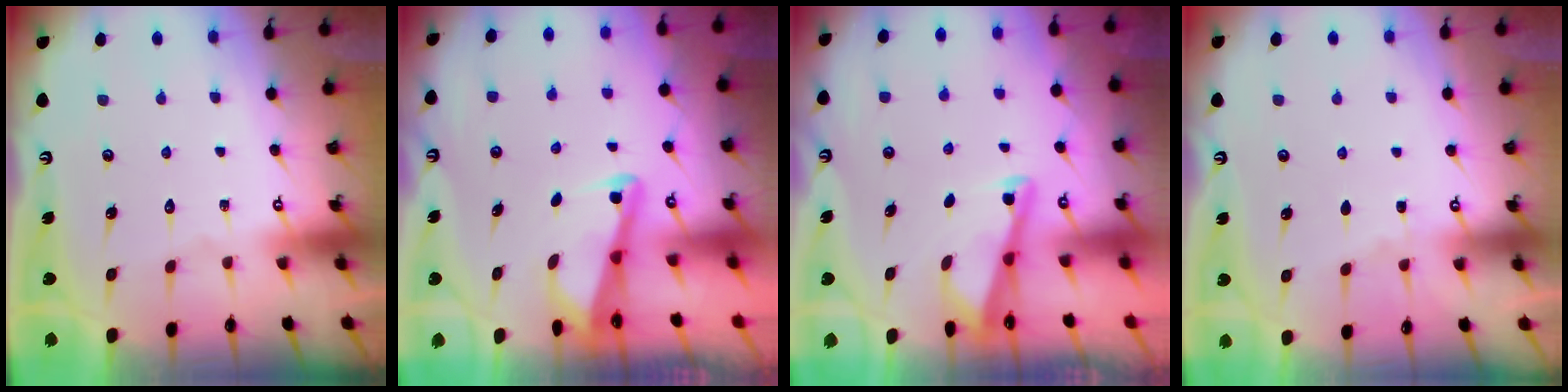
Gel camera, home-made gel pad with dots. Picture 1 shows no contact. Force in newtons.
{"total": 3.0, "press": 3.0, "slide": 0.4}
{"total": 2.9, "press": 2.8, "slide": 0.4}
{"total": 2.9, "press": 2.9, "slide": 0.5}